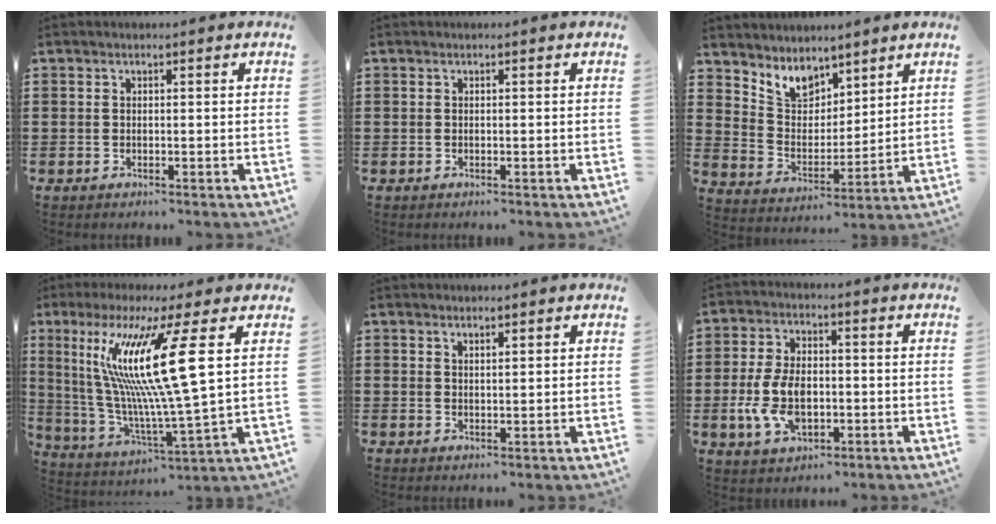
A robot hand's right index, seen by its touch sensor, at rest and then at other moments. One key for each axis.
{"total": 0.0}
{"total": 6.7, "fx": 5.4, "fy": 3.6, "fz": 1.6, "tx": -0.061, "ty": -0.021, "tz": 0.103}
{"total": 17.1, "fx": 6.0, "fy": 1.3, "fz": 16.0, "tx": -0.351, "ty": -0.020, "tz": 0.079}
{"total": 1.3, "fx": 1.2, "fy": 0.3, "fz": 0.3, "tx": -0.007, "ty": 0.001, "tz": 0.023}
{"total": 8.6, "fx": -1.4, "fy": 4.9, "fz": 6.9, "tx": -0.161, "ty": -0.001, "tz": -0.028}